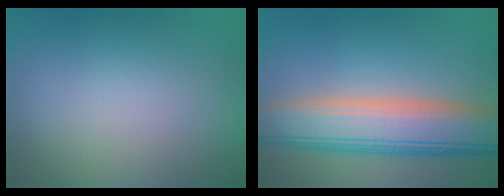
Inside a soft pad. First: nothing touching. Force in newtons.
{"total": 9.4, "press": 9.4, "slide": 0.4}